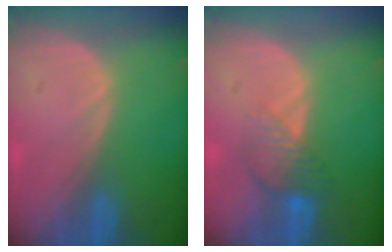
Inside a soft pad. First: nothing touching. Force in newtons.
{"total": 4.5, "press": 3.8, "slide": 2.3}